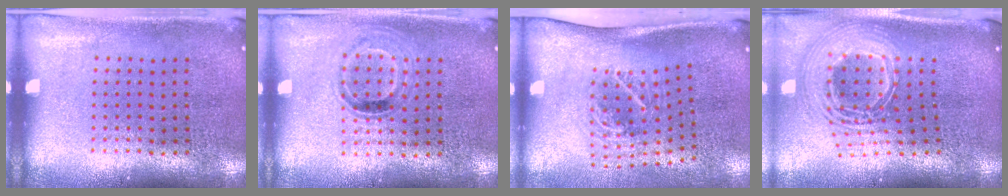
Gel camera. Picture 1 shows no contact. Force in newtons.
{"total": 1.0, "press": 0.8, "slide": 0.6}
{"total": 1.9, "press": 1.2, "slide": 1.5}
{"total": 2.7, "press": 1.9, "slide": 2.0}